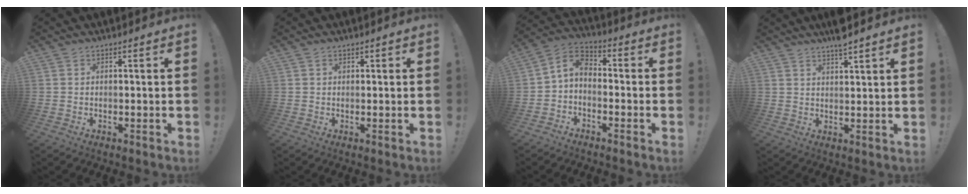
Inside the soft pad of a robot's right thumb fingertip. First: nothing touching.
{"total": 0.7, "force": [0.5, 0.5, 0.2], "torque": [0.003, -0.002, 0.008]}
{"total": 5.7, "force": [-1.9, 3.8, 3.8], "torque": [-0.080, 0.012, -0.033]}
{"total": 5.0, "force": [4.4, 0.3, 2.3], "torque": [-0.032, -0.028, 0.075]}